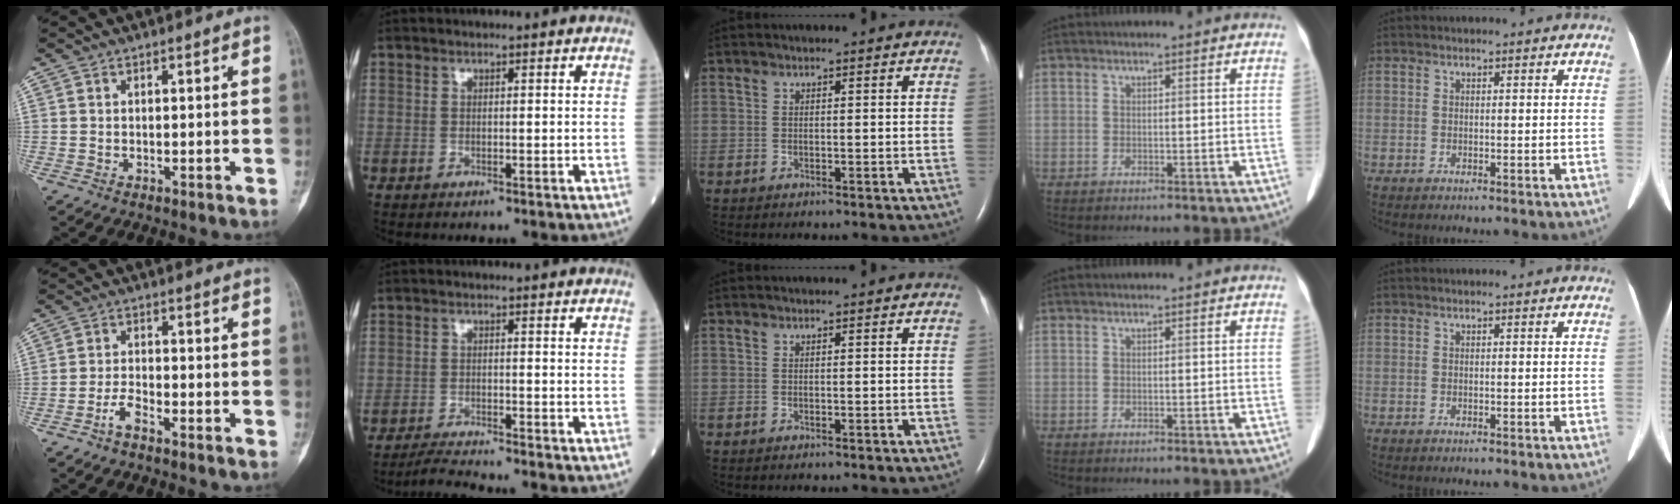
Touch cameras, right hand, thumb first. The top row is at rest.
{"thumb": {"total": 3.1, "force": [-2.2, 0.9, 2.0], "torque": [-0.042, 0.016, -0.048]}, "index": {"total": 3.8, "force": [-3.6, -1.0, 0.7], "torque": [-0.022, -0.020, -0.066]}}